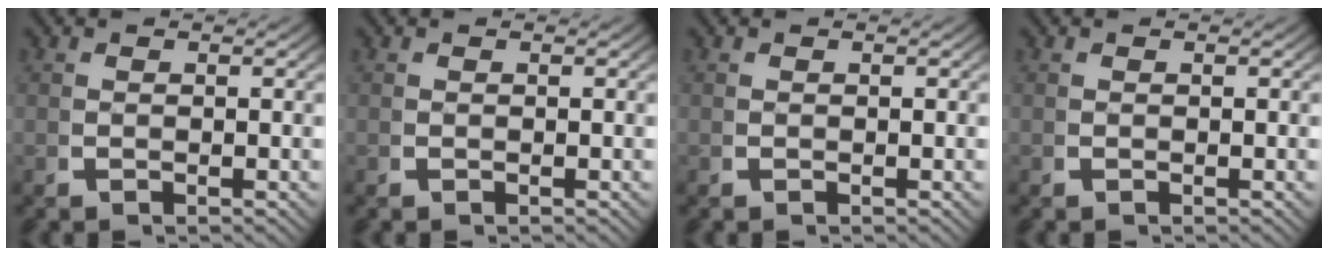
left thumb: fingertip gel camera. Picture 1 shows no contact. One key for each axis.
{"total": 0.0}
{"total": 0.0}
{"total": 0.0}